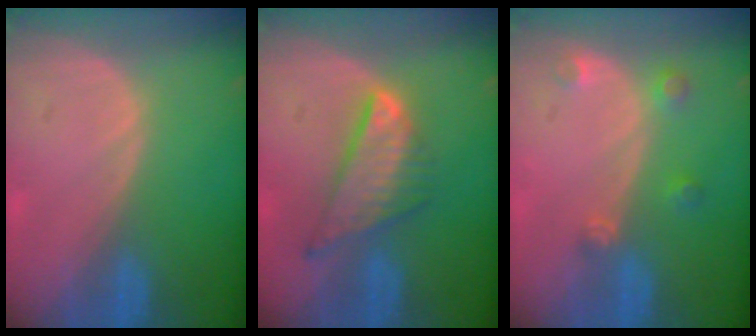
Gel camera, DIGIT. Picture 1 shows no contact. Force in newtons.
{"total": 8.1, "press": 6.8, "slide": 4.3}
{"total": 2.7, "press": 2.6, "slide": 0.4}